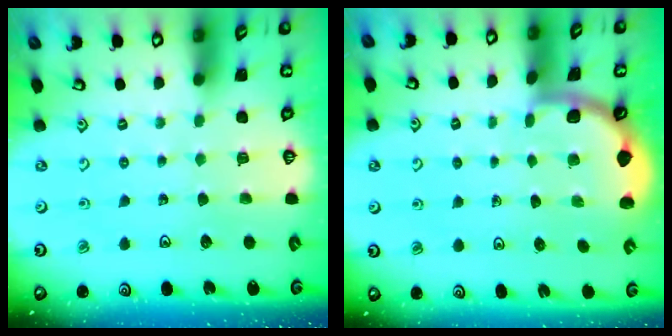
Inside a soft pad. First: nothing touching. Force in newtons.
{"total": 1.9, "press": 1.9, "slide": 0.0}